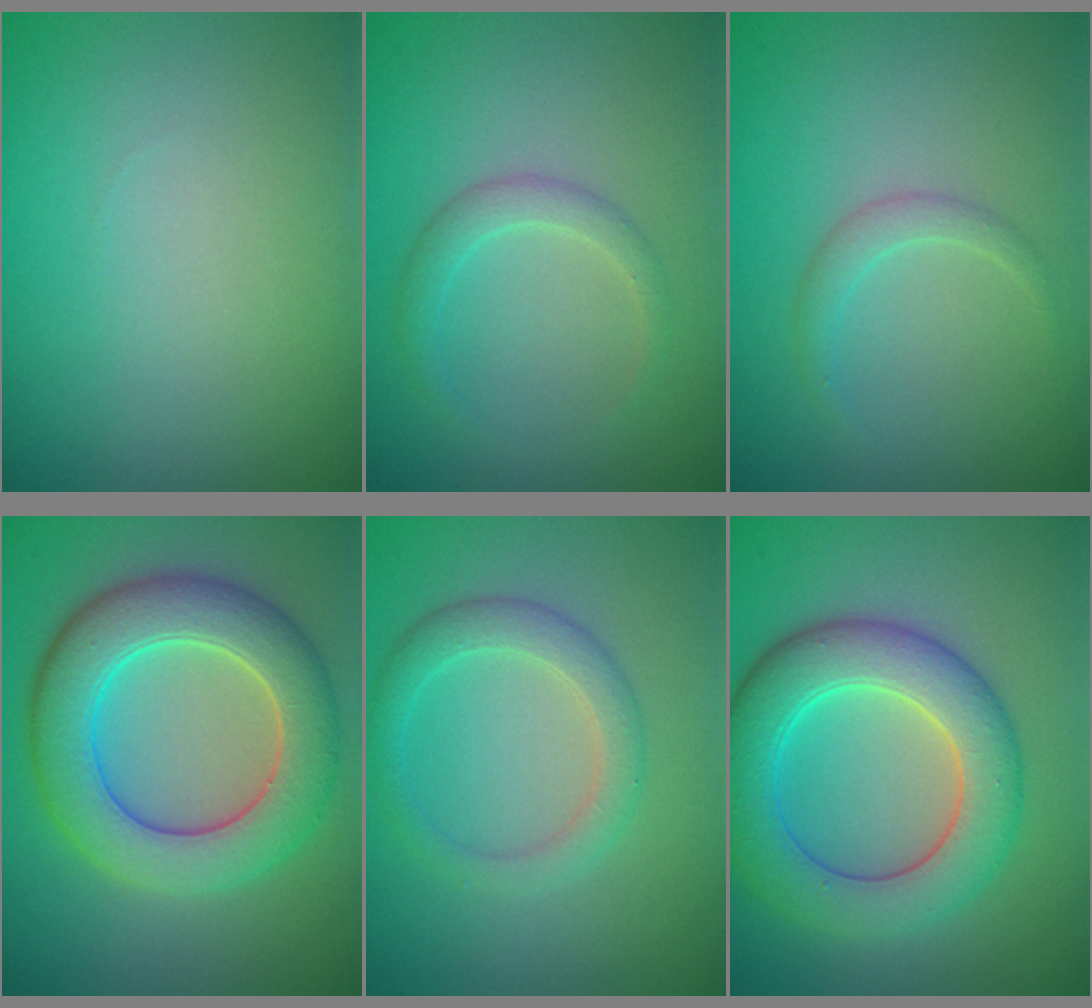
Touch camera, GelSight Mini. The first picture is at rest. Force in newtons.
{"total": 1.7, "press": 1.7, "slide": 0.1}
{"total": 1.3, "press": 1.2, "slide": 0.2}
{"total": 8.0, "press": 8.0, "slide": 0.5}
{"total": 2.7, "press": 2.7, "slide": 0.2}
{"total": 7.4, "press": 7.4, "slide": 0.1}